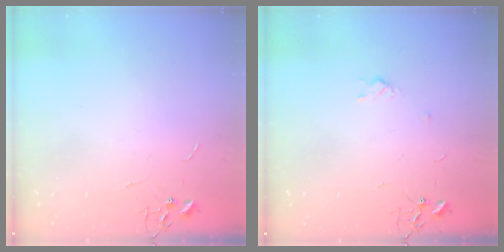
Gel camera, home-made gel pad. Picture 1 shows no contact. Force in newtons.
{"total": 2.9, "press": 2.9, "slide": 0.5}